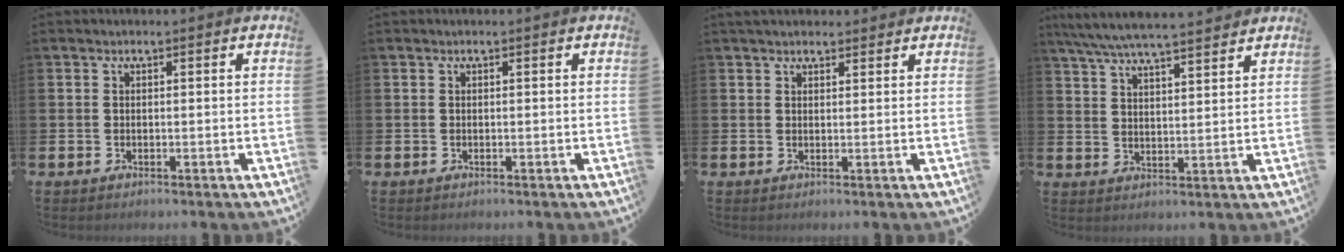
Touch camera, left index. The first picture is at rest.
{"total": 0.0}
{"total": 2.3, "force": [2.1, 0.8, 0.4], "torque": [0.000, -0.004, 0.036]}
{"total": 6.5, "force": [6.2, 0.4, 1.9], "torque": [-0.060, -0.028, 0.113]}